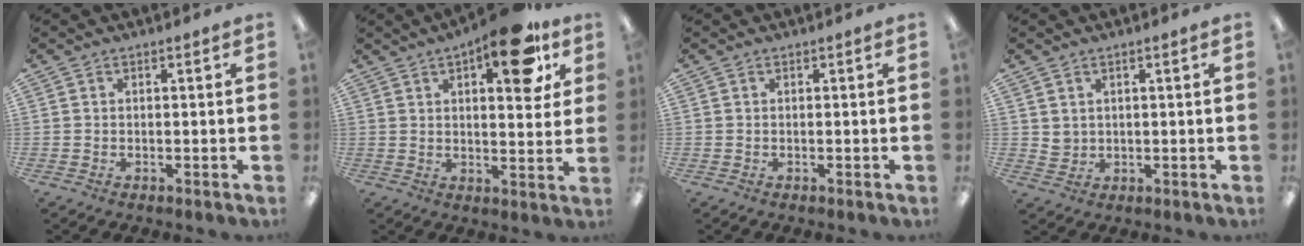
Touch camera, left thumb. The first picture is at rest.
{"total": 16.0, "force": [8.5, 6.1, 12.1], "torque": [-0.153, -0.037, 0.130]}
{"total": 0.0}
{"total": 2.7, "force": [1.7, 2.0, 0.7], "torque": [-0.019, -0.002, 0.031]}